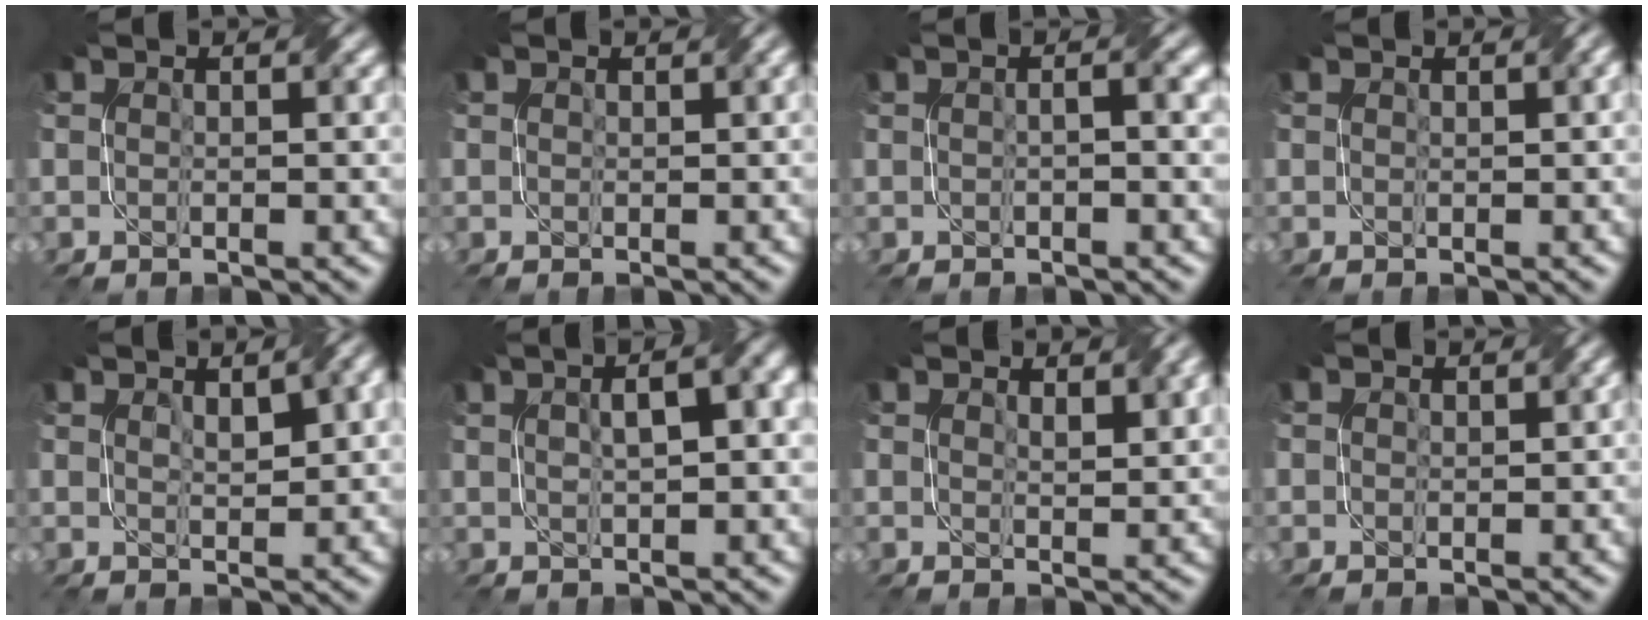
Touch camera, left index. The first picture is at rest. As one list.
[{"total": 0.5, "force": [-0.5, -0.1, -0.2], "torque": [0.007, 0.003, -0.008]}, {"total": 2.6, "force": [0.3, 0.8, 2.4], "torque": [-0.026, -0.001, -0.007]}, {"total": 0.7, "force": [0.5, 0.0, 0.5], "torque": [-0.006, 0.003, 0.008]}, {"total": 3.5, "force": [1.5, 1.2, 3.0], "torque": [-0.047, 0.001, 0.029]}, {"total": 7.0, "force": [2.0, 2.5, 6.3], "torque": [-0.063, 0.025, 0.010]}, {"total": 2.5, "force": [1.6, 0.6, 1.8], "torque": [-0.026, -0.003, 0.030]}, {"total": 0.8, "force": [-0.7, 0.4, -0.1], "torque": [0.004, -0.002, -0.014]}]